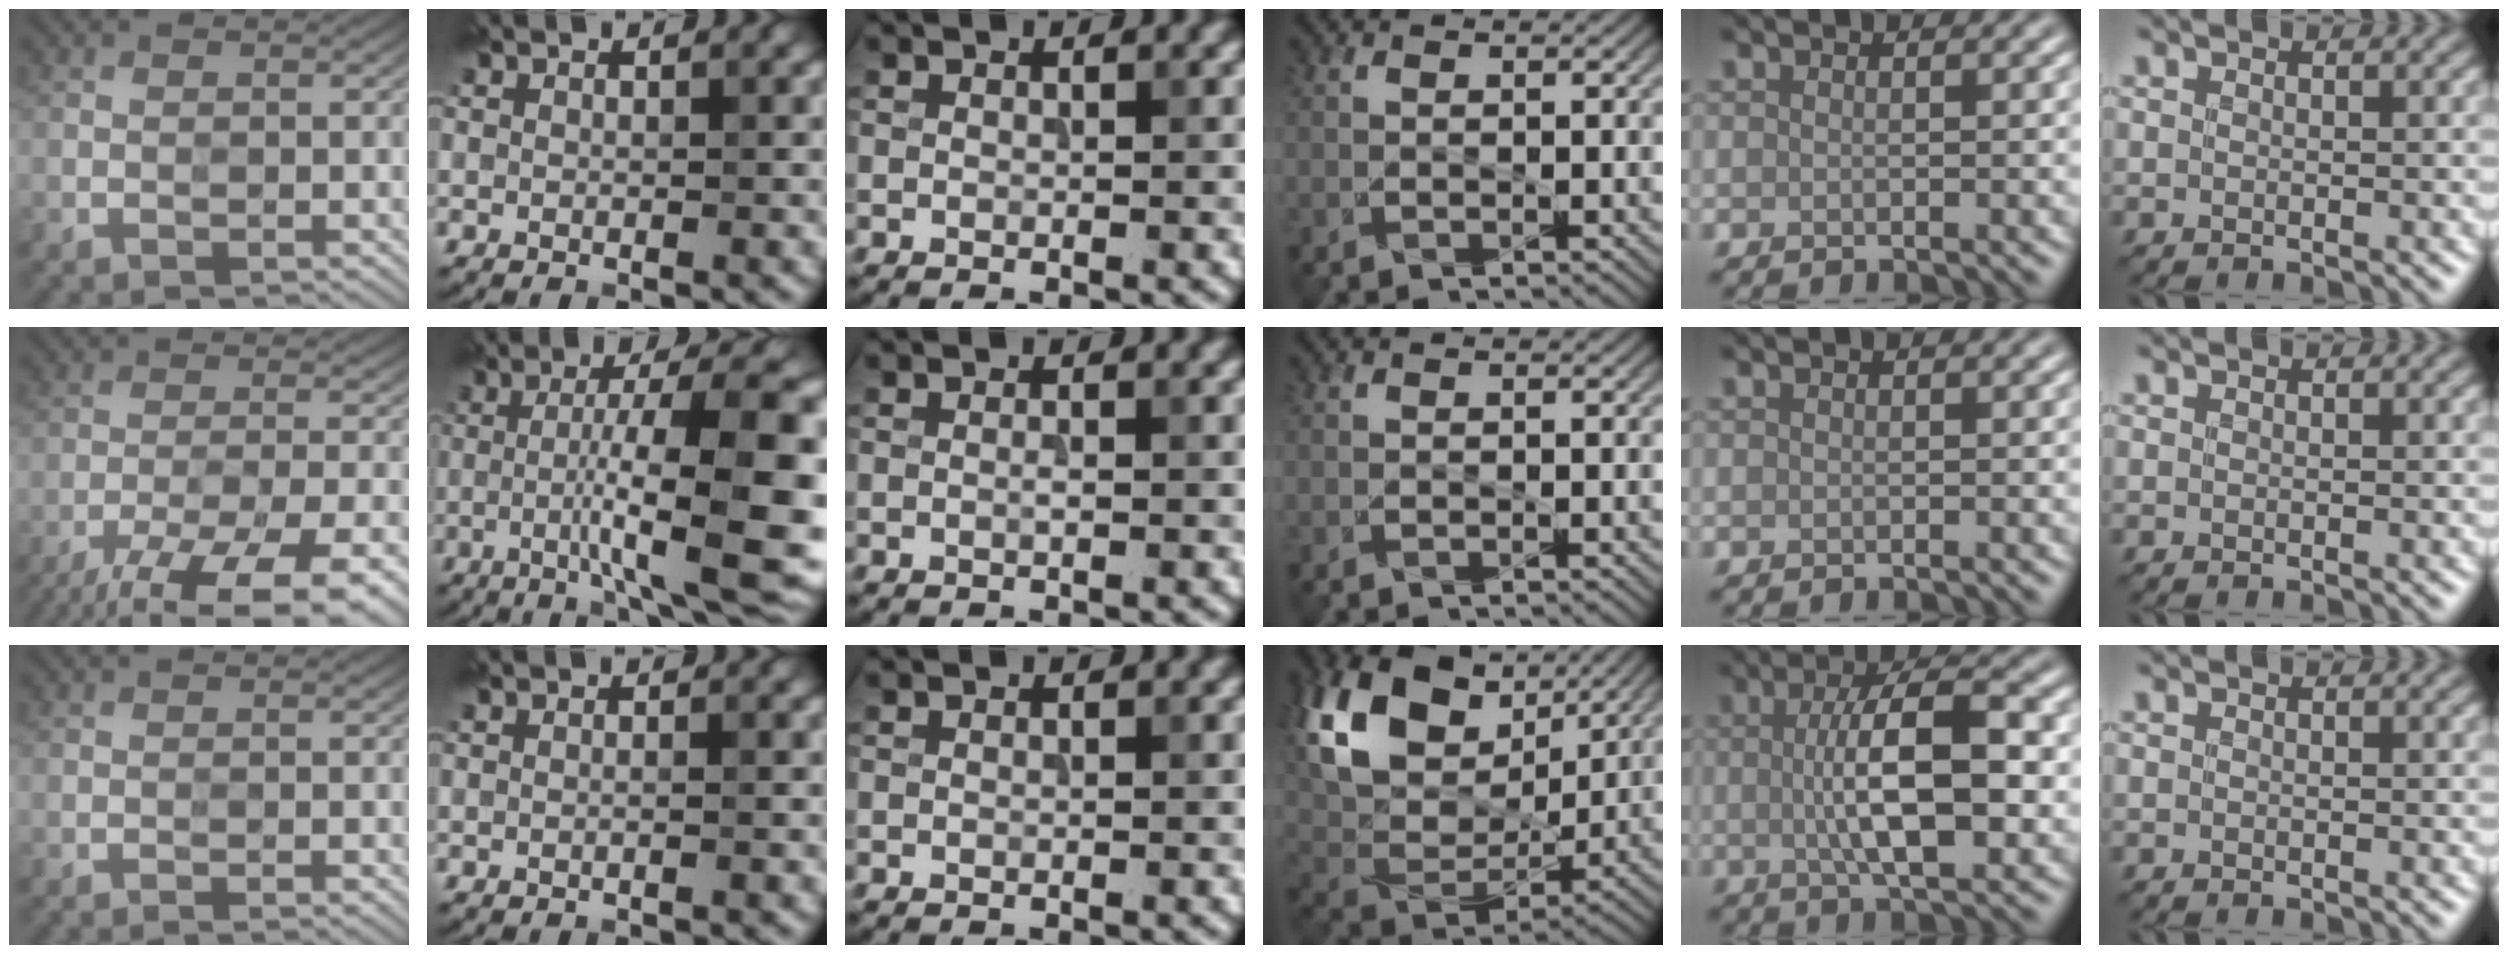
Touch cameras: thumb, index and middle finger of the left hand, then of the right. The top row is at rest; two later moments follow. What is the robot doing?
{"motion": "wipe", "object": "measuring cup"}